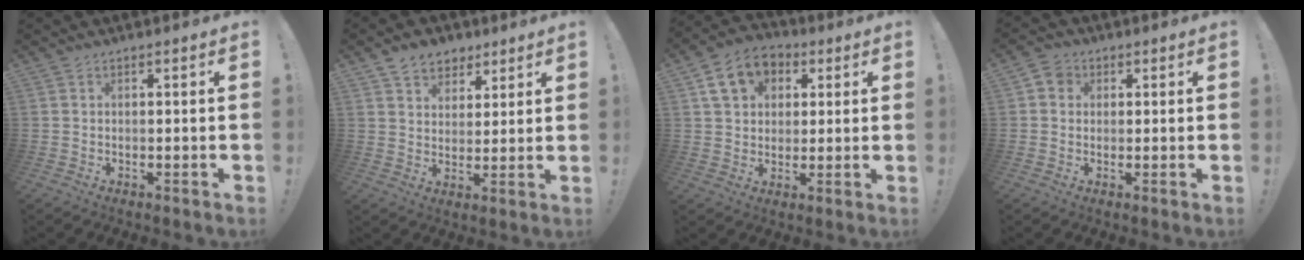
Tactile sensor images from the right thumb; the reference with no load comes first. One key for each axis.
{"total": 8.0, "fx": 5.0, "fy": 5.9, "fz": 1.8, "tx": -0.021, "ty": -0.031, "tz": 0.098}
{"total": 11.8, "fx": 4.8, "fy": 9.4, "fz": 5.3, "tx": -0.073, "ty": -0.008, "tz": 0.095}
{"total": 4.0, "fx": 0.7, "fy": 3.7, "fz": 1.5, "tx": -0.024, "ty": 0.009, "tz": 0.015}